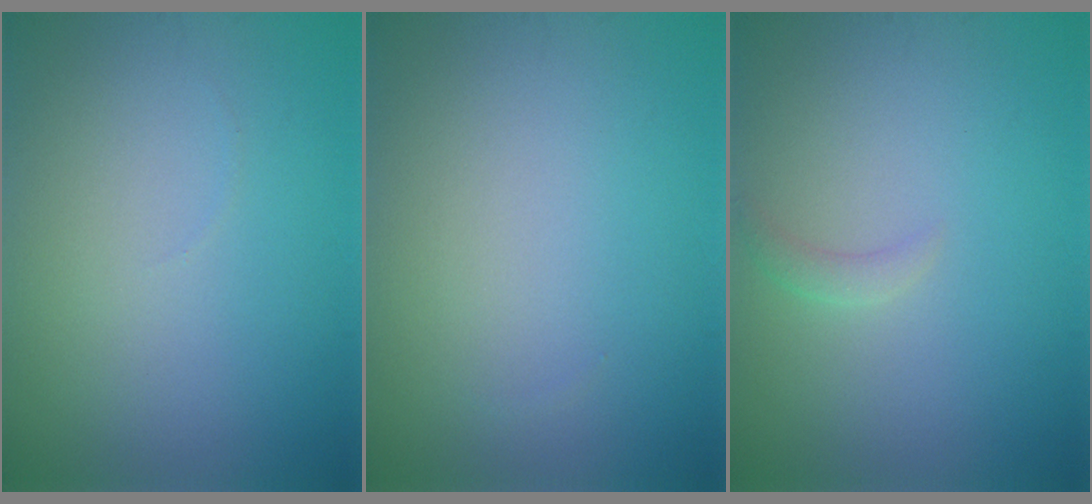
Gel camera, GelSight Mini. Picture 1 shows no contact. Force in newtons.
{"total": 0.0}
{"total": 1.0, "press": 1.0, "slide": 0.1}